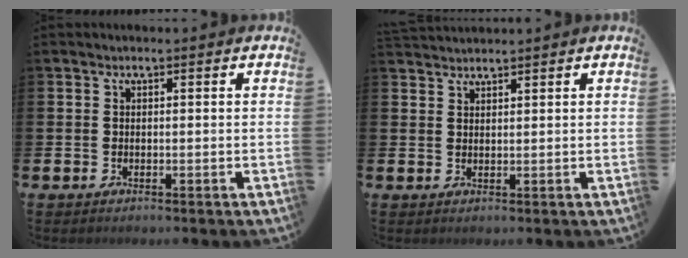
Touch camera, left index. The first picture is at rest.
{"total": 1.8, "force": [1.7, 0.2, -0.1], "torque": [-0.001, -0.005, 0.033]}